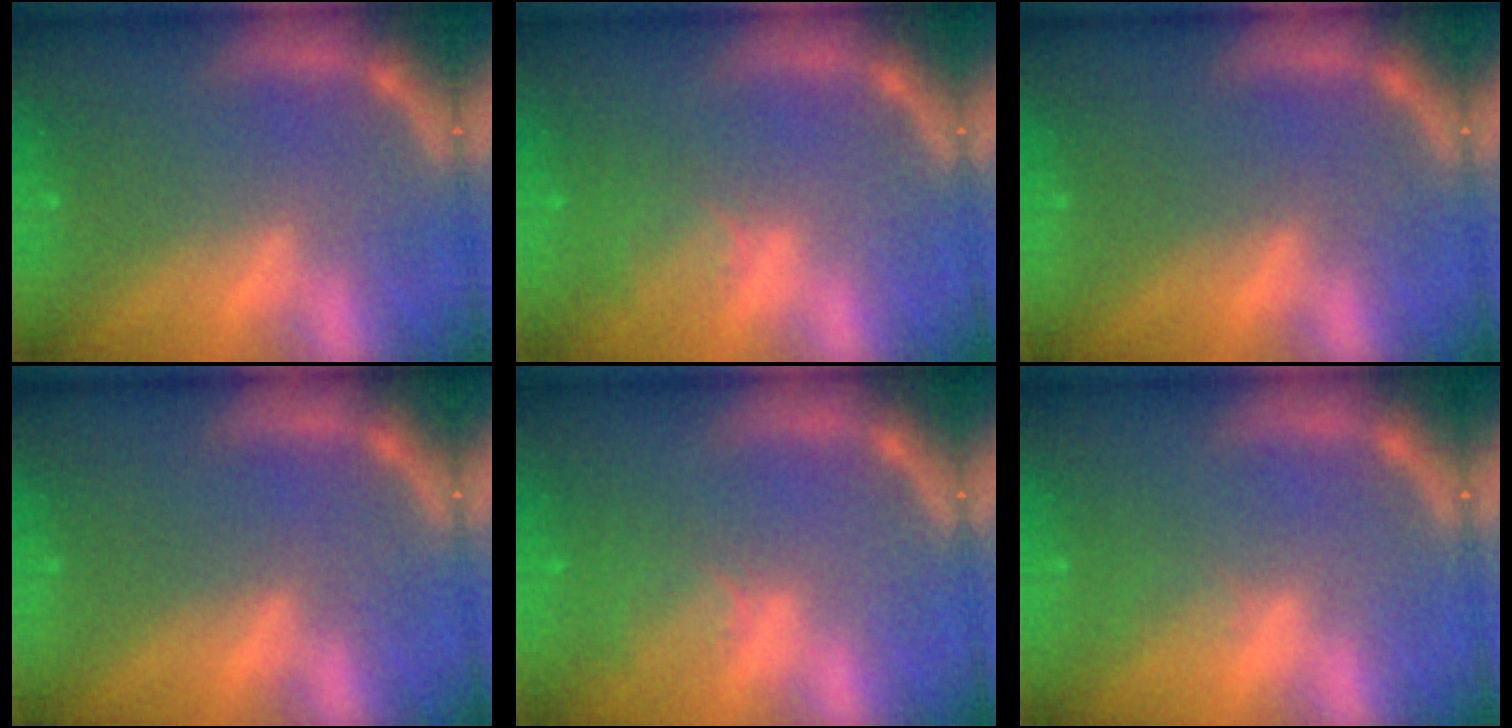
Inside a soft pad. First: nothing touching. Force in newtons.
{"total": 2.5}
{"total": 0.0}
{"total": 0.0}
{"total": 2.5}
{"total": 1.0}